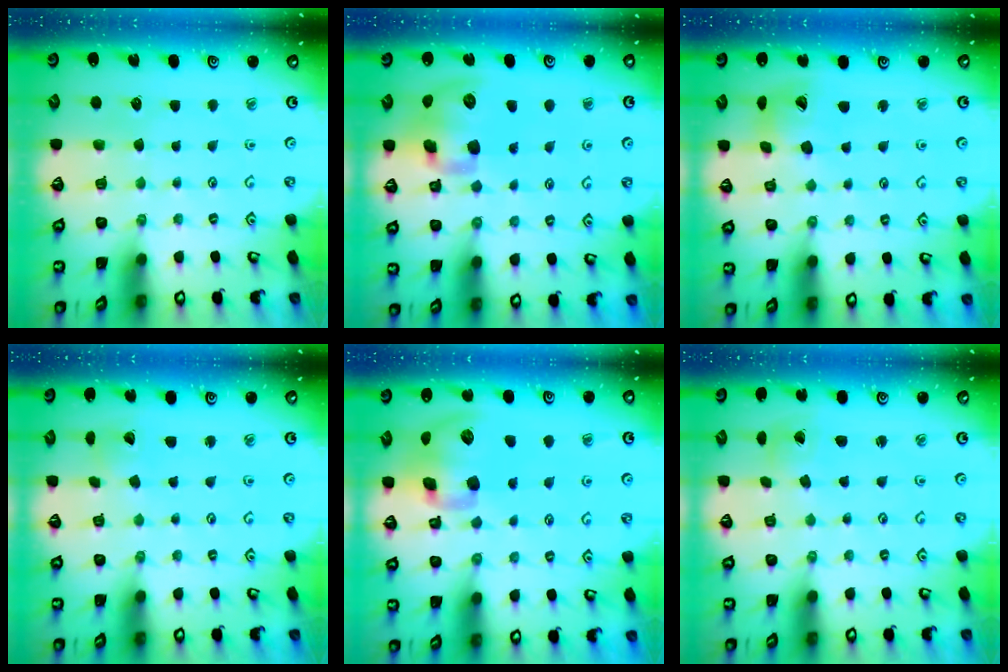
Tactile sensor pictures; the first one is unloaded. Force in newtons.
{"total": 13.5, "press": 13.3, "slide": 2.2}
{"total": 10.4, "press": 10.4, "slide": 1.3}
{"total": 3.5, "press": 3.5, "slide": 0.4}
{"total": 14.4, "press": 14.2, "slide": 2.3}
{"total": 2.1, "press": 2.1, "slide": 0.1}